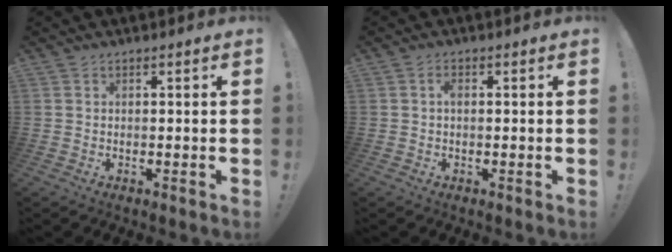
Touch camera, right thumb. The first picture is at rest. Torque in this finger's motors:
{"motor_torque": [0.10, 0.29, 0.07, -0.13, 0.00]}